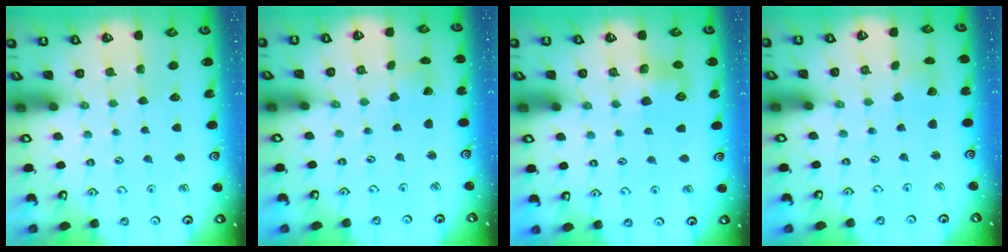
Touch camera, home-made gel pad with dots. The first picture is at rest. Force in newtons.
{"total": 1.8, "press": 1.8, "slide": 0.1}
{"total": 8.3, "press": 8.3, "slide": 0.5}
{"total": 2.0, "press": 2.0, "slide": 0.1}